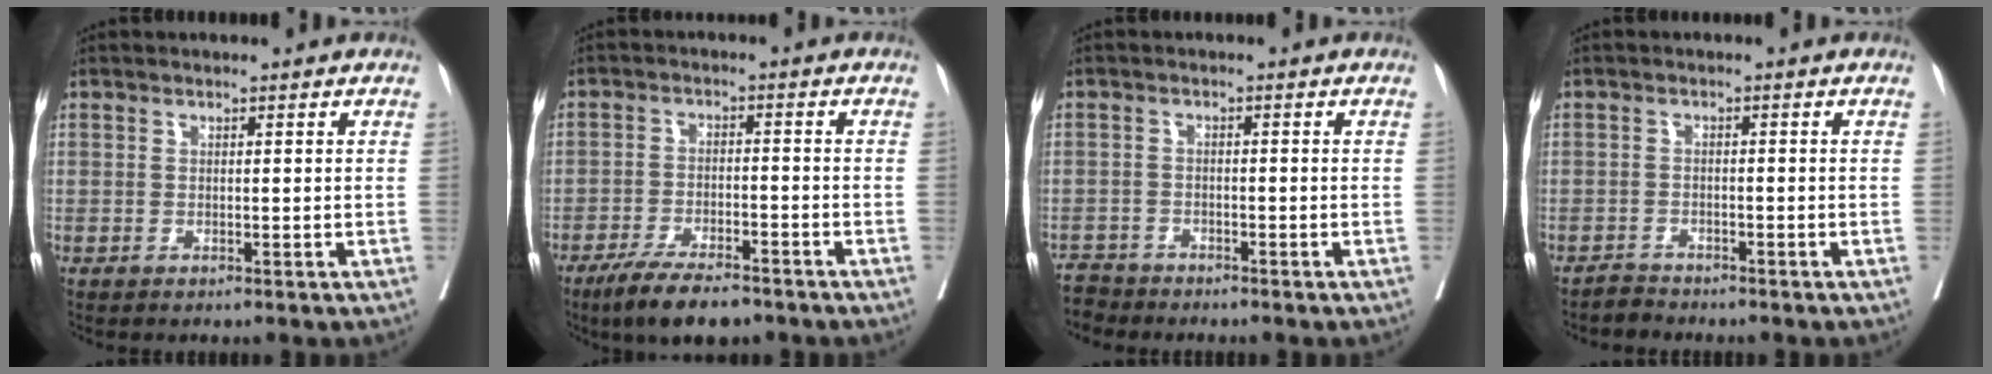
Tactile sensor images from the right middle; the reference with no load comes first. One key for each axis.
{"total": 8.4, "fx": -6.4, "fy": 2.3, "fz": 4.9, "tx": -0.082, "ty": -0.012, "tz": -0.110}
{"total": 4.5, "fx": -4.0, "fy": 2.1, "fz": -0.5, "tx": 0.009, "ty": -0.003, "tz": -0.074}
{"total": 1.6, "fx": -1.5, "fy": 0.3, "fz": -0.5, "tx": 0.007, "ty": -0.004, "tz": -0.029}